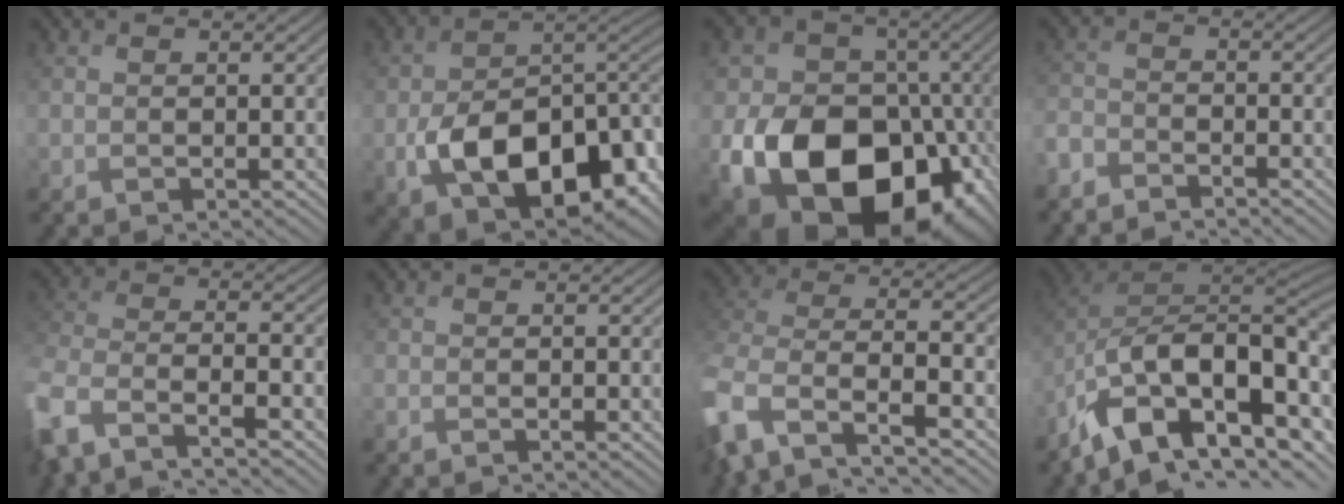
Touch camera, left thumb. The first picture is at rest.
{"total": 15.3, "force": [-4.3, 9.6, 11.0], "torque": [-0.182, -0.037, -0.062]}
{"total": 21.6, "force": [-7.1, 16.1, 12.6], "torque": [-0.230, -0.054, -0.104]}
{"total": 3.7, "force": [-3.4, 1.0, 1.0], "torque": [-0.022, -0.007, -0.083]}
{"total": 10.5, "force": [-7.2, 3.3, 6.9], "torque": [-0.158, -0.014, -0.141]}
{"total": 1.2, "force": [-0.9, 0.2, 0.7], "torque": [-0.016, -0.003, -0.018]}
{"total": 14.1, "force": [-6.4, 8.1, 9.6], "torque": [-0.284, -0.040, -0.086]}
{"total": 14.7, "force": [-6.9, 7.0, 10.9], "torque": [-0.233, -0.006, -0.116]}